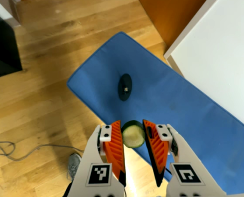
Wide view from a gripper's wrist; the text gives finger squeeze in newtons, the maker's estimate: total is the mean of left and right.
{"total": 9.4, "left": 9.4, "right": 9.4}